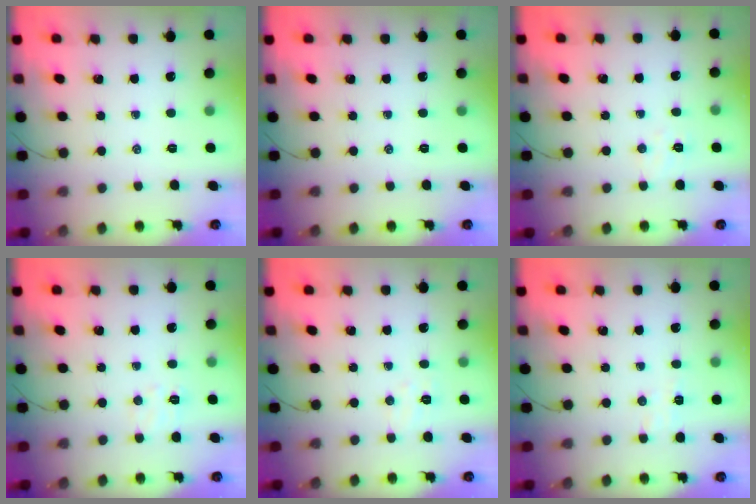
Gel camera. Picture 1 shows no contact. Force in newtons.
{"total": 0.0}
{"total": 4.0, "press": 3.9, "slide": 0.9}
{"total": 5.8, "press": 5.8, "slide": 1.0}
{"total": 4.6, "press": 4.5, "slide": 1.0}
{"total": 3.3, "press": 3.2, "slide": 0.9}